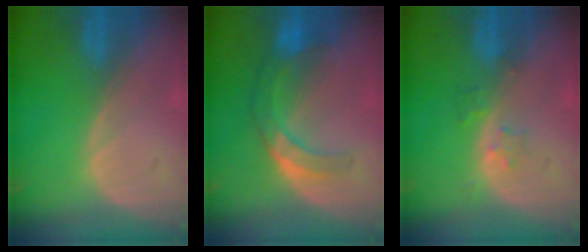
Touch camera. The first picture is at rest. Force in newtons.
{"total": 7.2, "press": 6.4, "slide": 3.3}
{"total": 2.3, "press": 2.2, "slide": 0.3}